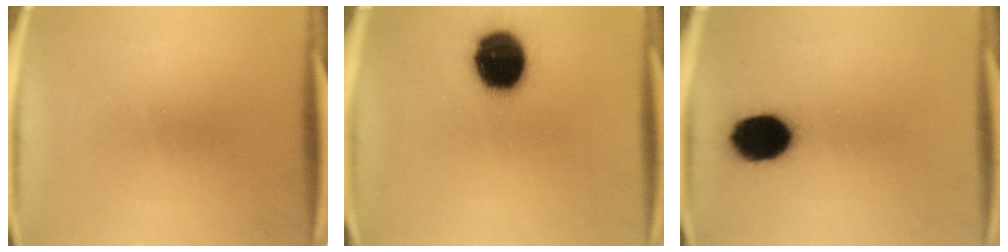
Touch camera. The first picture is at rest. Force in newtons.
{"total": 17.0}
{"total": 12.7}